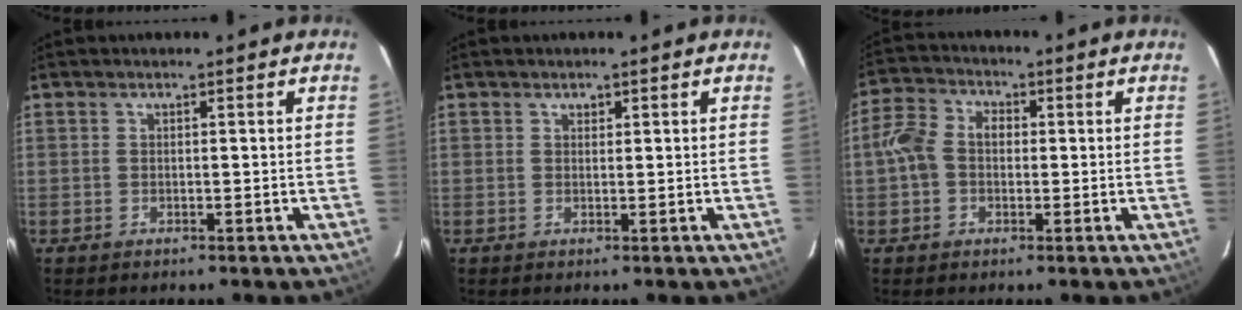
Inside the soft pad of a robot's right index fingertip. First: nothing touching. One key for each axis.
{"total": 0.8, "fx": 0.6, "fy": 0.6, "fz": 0.1, "tx": -0.001, "ty": 0.002, "tz": 0.010}
{"total": 6.6, "fx": -0.4, "fy": 5.2, "fz": 4.0, "tx": -0.088, "ty": 0.022, "tz": -0.012}